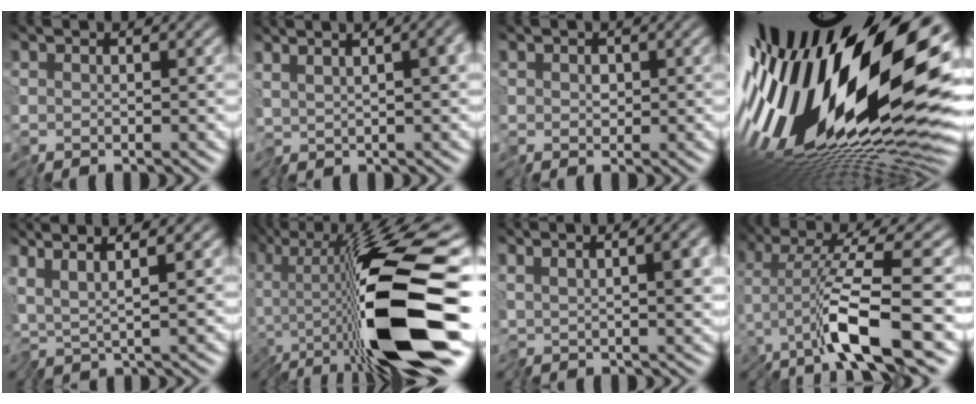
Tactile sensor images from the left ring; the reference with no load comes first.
{"total": 6.4, "force": [1.3, 2.4, 5.8], "torque": [-0.087, 0.021, 0.023]}
{"total": 1.1, "force": [-0.2, 0.9, 0.6], "torque": [-0.015, -0.003, -0.007]}
{"total": 20.7, "force": [1.9, 8.0, 19.0], "torque": [-0.347, -0.049, 0.031]}
{"total": 3.3, "force": [0.7, 0.2, 3.2], "torque": [-0.063, 0.006, 0.001]}
{"total": 14.3, "force": [-5.2, 3.0, 13.0], "torque": [-0.219, 0.002, -0.098]}
{"total": 5.8, "force": [1.2, 1.7, 5.4], "torque": [-0.086, 0.006, 0.020]}
{"total": 6.5, "force": [-3.0, -0.3, 5.7], "torque": [-0.095, 0.010, -0.065]}